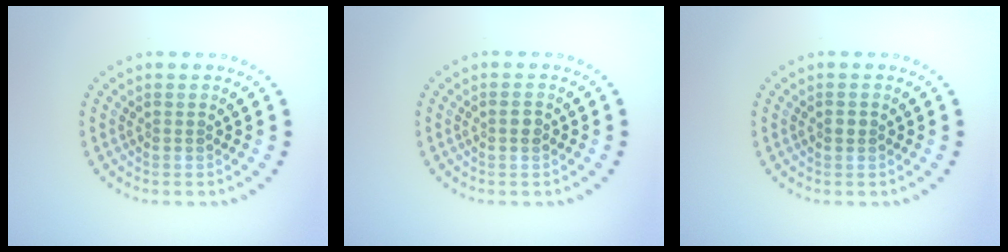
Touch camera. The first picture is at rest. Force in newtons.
{"total": 1.1, "press": 1.0, "slide": 0.2}
{"total": 0.9, "press": 0.9, "slide": 0.1}